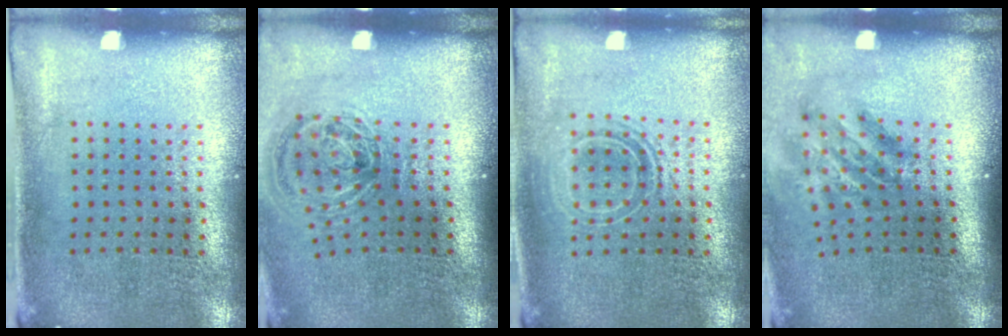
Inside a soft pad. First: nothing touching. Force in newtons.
{"total": 1.2, "press": 1.0, "slide": 0.6}
{"total": 1.5, "press": 1.2, "slide": 0.9}
{"total": 1.9, "press": 1.2, "slide": 1.4}